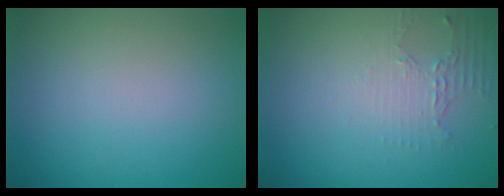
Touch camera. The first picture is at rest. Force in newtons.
{"total": 2.1, "press": 1.5, "slide": 1.4}